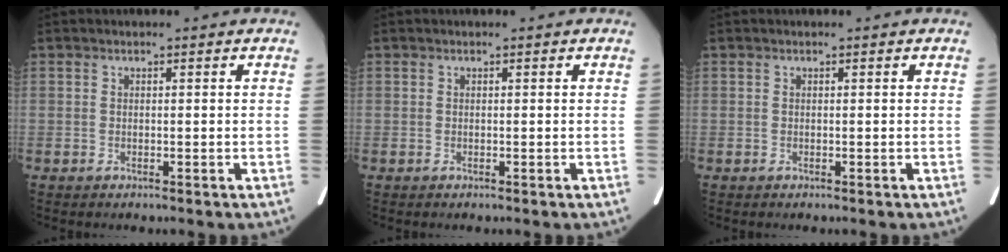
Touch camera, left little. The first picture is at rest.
{"total": 0.0}
{"total": 0.0}